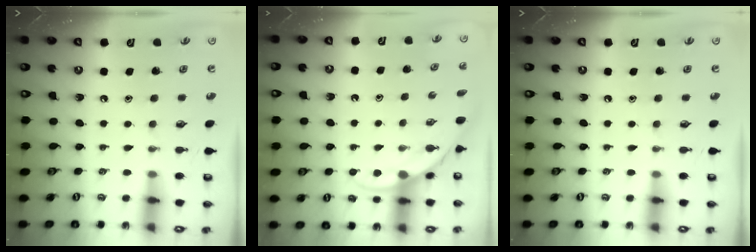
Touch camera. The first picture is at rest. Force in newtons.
{"total": 5.4, "press": 5.4, "slide": 0.2}
{"total": 0.0}